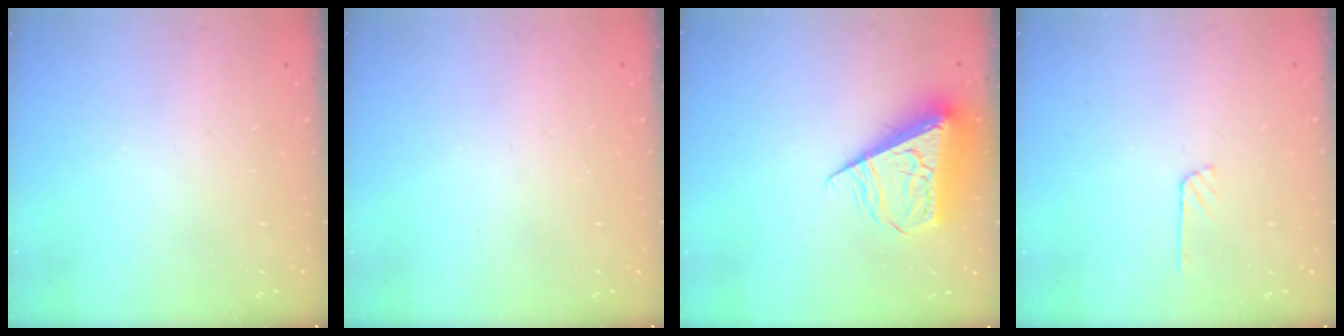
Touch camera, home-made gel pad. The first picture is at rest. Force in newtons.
{"total": 0.0}
{"total": 10.1, "press": 10.1, "slide": 1.3}
{"total": 3.3, "press": 3.3, "slide": 0.3}